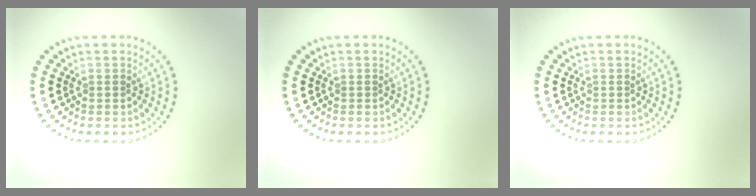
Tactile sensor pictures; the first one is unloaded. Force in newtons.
{"total": 0.0}
{"total": 0.0}